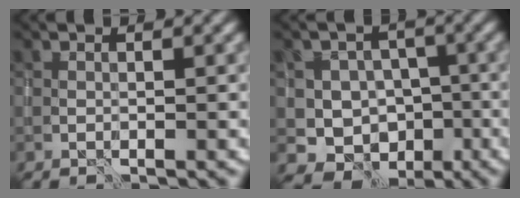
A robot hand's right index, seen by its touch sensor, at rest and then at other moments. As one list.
[{"total": 6.2, "force": [-1.9, 5.5, 2.2], "torque": [-0.002, 0.007, -0.044]}]